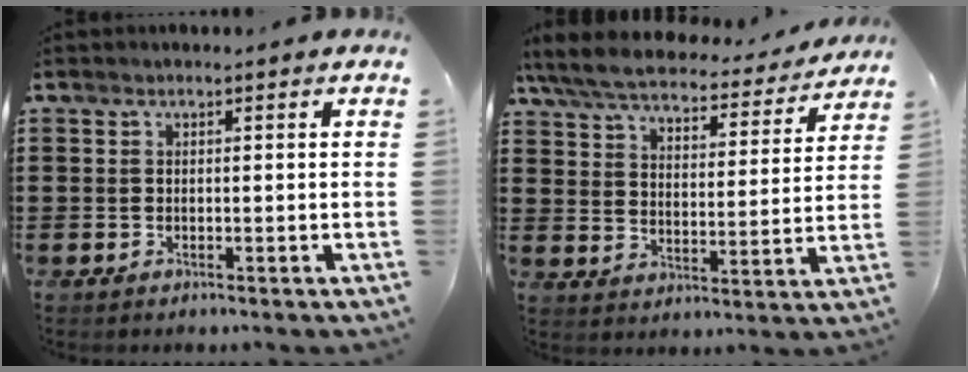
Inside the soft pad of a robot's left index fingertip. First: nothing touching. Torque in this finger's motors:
{"motor_torque": [2.14, 0.00, 0.87, 0.21]}